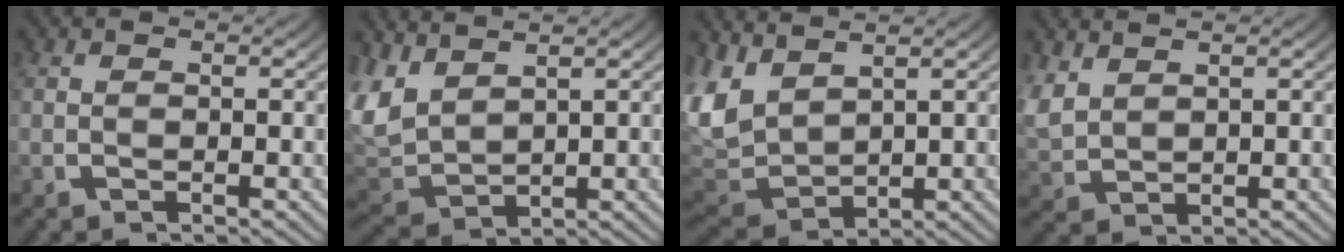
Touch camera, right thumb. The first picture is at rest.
{"total": 7.0, "force": [1.1, 5.2, 4.6], "torque": [-0.149, -0.033, 0.047]}
{"total": 8.0, "force": [0.6, 6.1, 5.2], "torque": [-0.164, -0.036, 0.037]}
{"total": 3.4, "force": [1.4, 2.4, 1.9], "torque": [-0.065, -0.011, 0.044]}